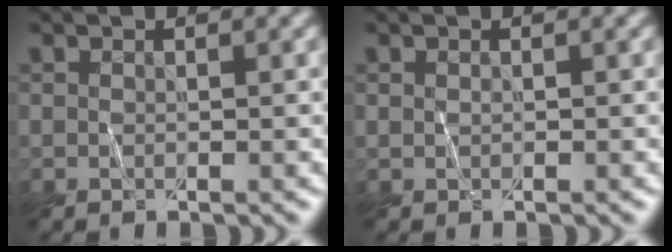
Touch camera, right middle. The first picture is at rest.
{"total": 0.0}